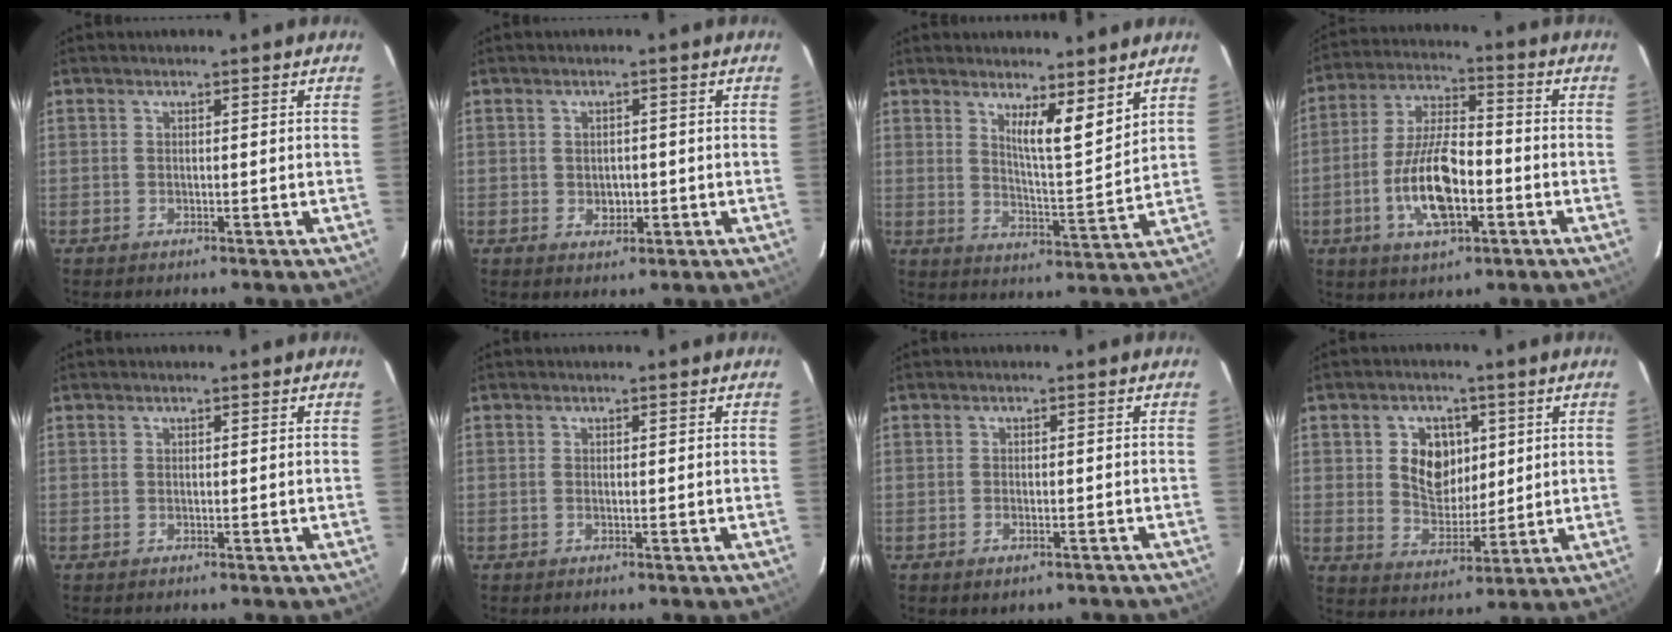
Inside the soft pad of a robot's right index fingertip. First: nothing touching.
{"total": 2.7, "force": [-0.2, 2.3, 1.3], "torque": [-0.021, 0.003, 0.002]}
{"total": 8.1, "force": [5.8, 0.8, 5.6], "torque": [-0.080, -0.020, 0.091]}
{"total": 13.4, "force": [-4.0, 5.3, 11.7], "torque": [-0.239, -0.001, -0.072]}
{"total": 0.0}
{"total": 0.0}
{"total": 3.5, "force": [-2.3, 1.6, 2.0], "torque": [-0.040, -0.009, -0.031]}
{"total": 8.9, "force": [2.2, 6.8, 5.3], "torque": [-0.098, 0.010, 0.048]}